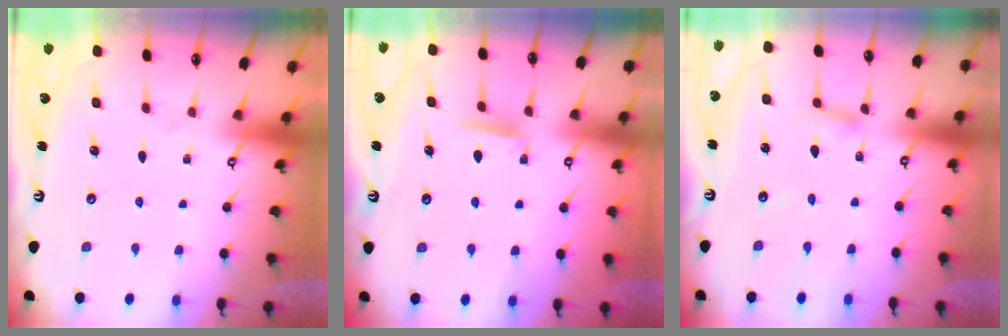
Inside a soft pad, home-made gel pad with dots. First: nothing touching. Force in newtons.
{"total": 5.0, "press": 4.9, "slide": 0.6}
{"total": 2.7, "press": 2.7, "slide": 0.3}